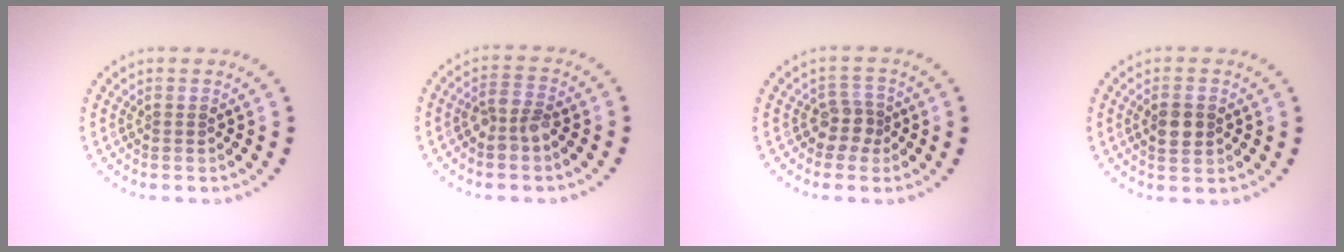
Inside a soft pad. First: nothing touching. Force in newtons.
{"total": 2.4, "press": 2.3, "slide": 0.7}
{"total": 2.2, "press": 1.7, "slide": 1.4}
{"total": 2.3, "press": 2.2, "slide": 0.3}